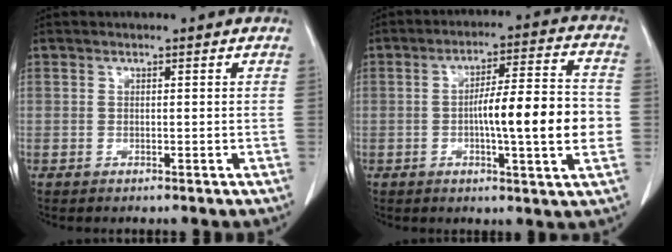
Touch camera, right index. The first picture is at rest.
{"total": 13.0, "force": [-1.8, 0.9, 12.8], "torque": [-0.200, 0.009, -0.029]}